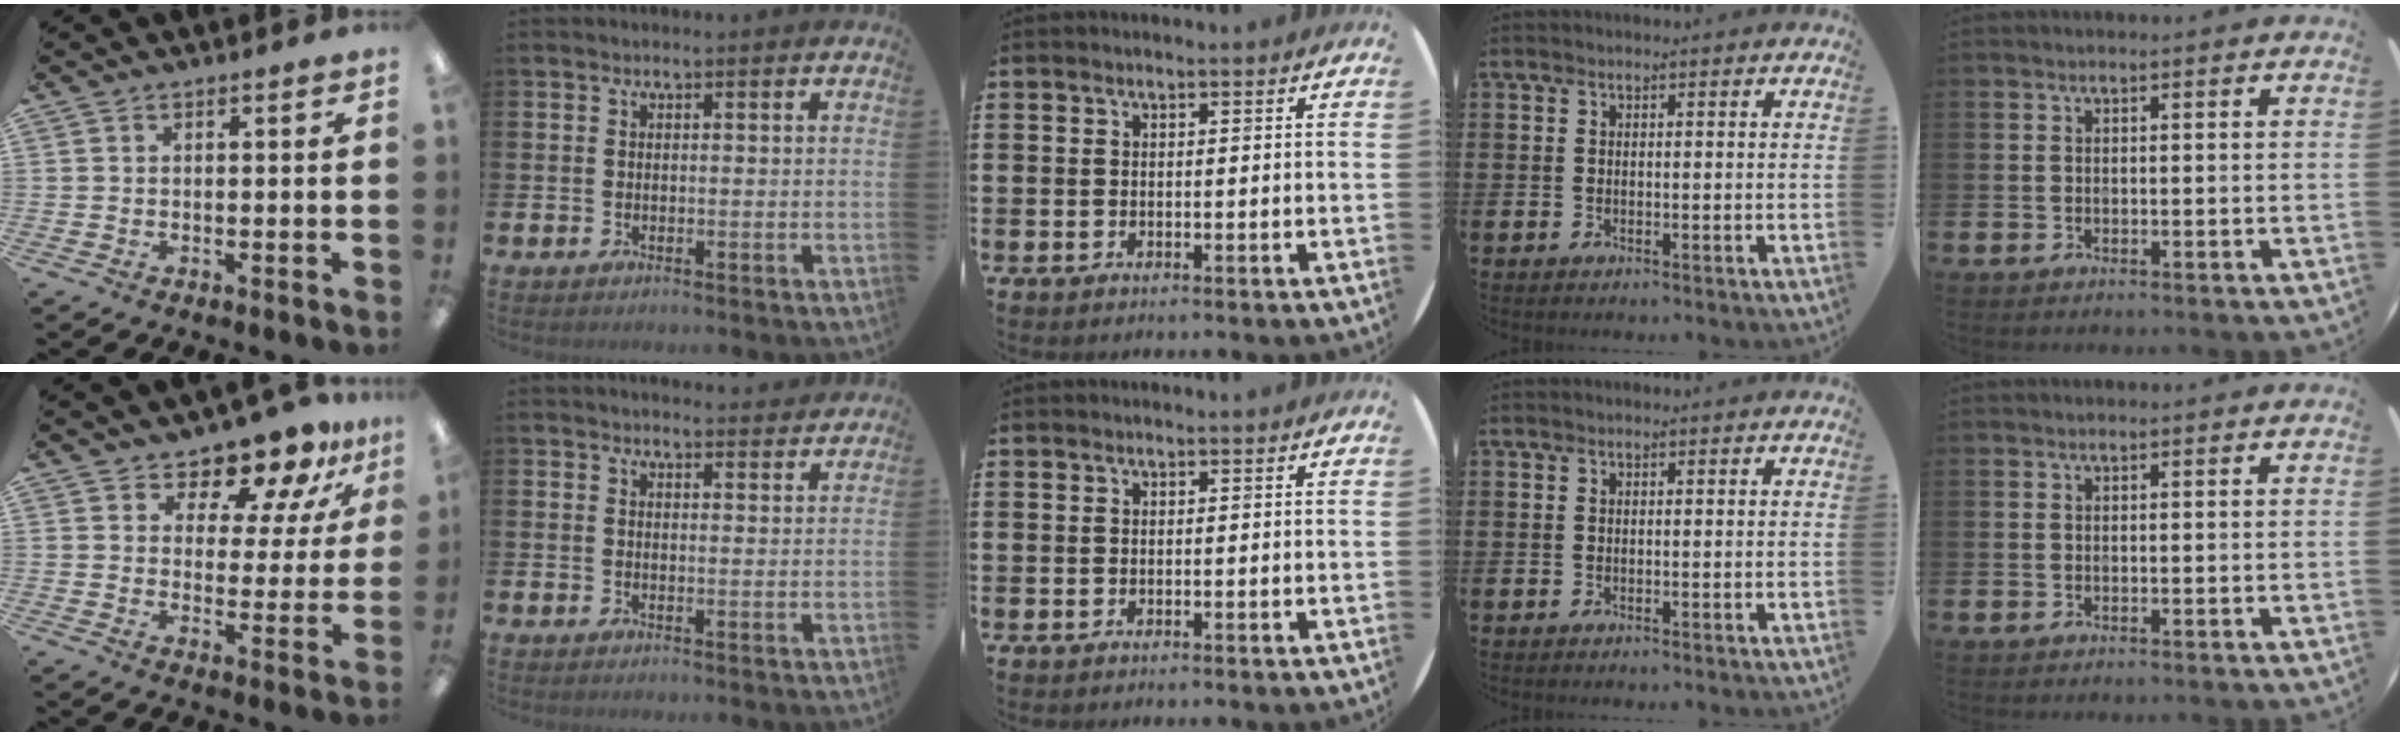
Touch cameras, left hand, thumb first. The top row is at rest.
{"thumb": {"total": 11.5, "force": [10.0, 4.4, 3.7], "torque": [-0.062, -0.076, 0.182]}, "index": {"total": 2.6, "force": [2.6, 0.4, 0.0], "torque": [0.003, -0.016, 0.045]}}